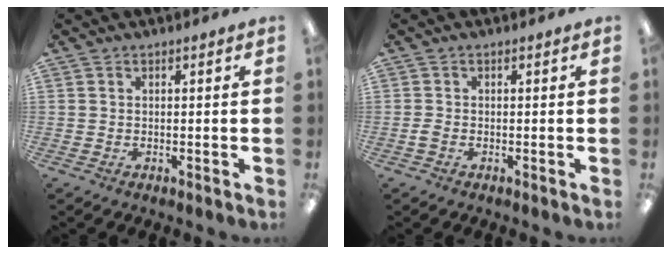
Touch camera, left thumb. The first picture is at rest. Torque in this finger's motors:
{"motor_torque": [-0.03, 0.05, 0.00, -0.04, 0.00]}